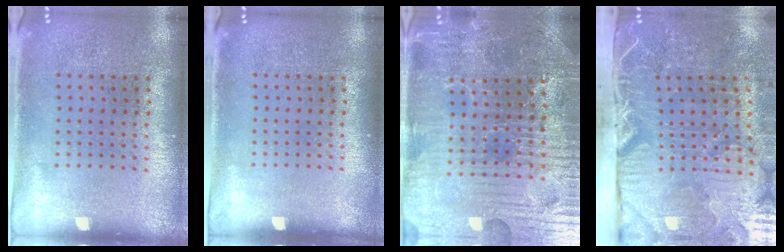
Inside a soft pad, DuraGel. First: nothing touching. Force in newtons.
{"total": 0.0}
{"total": 4.3, "press": 4.2, "slide": 0.8}
{"total": 5.4, "press": 4.4, "slide": 3.0}